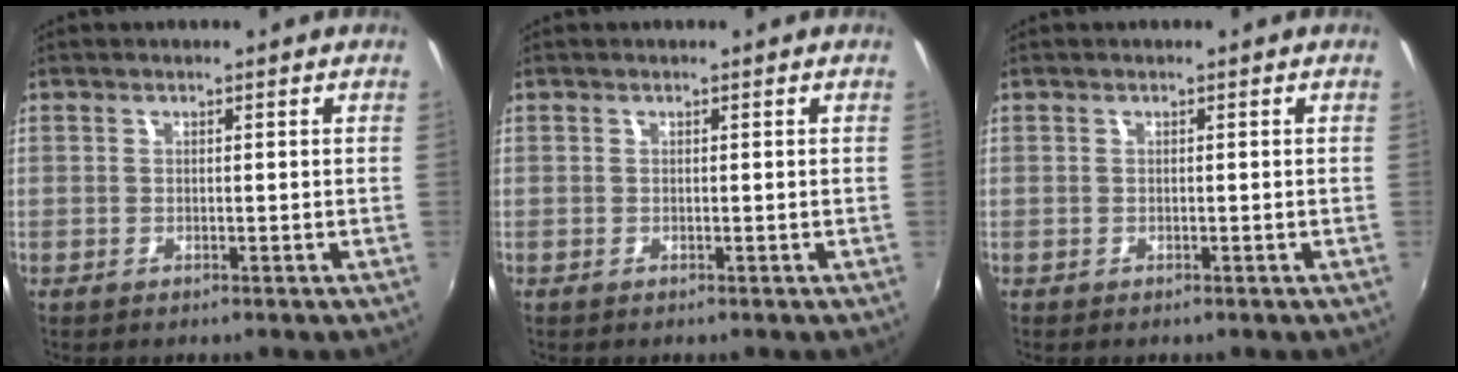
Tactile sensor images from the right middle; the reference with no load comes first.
{"total": 0.0}
{"total": 0.0}